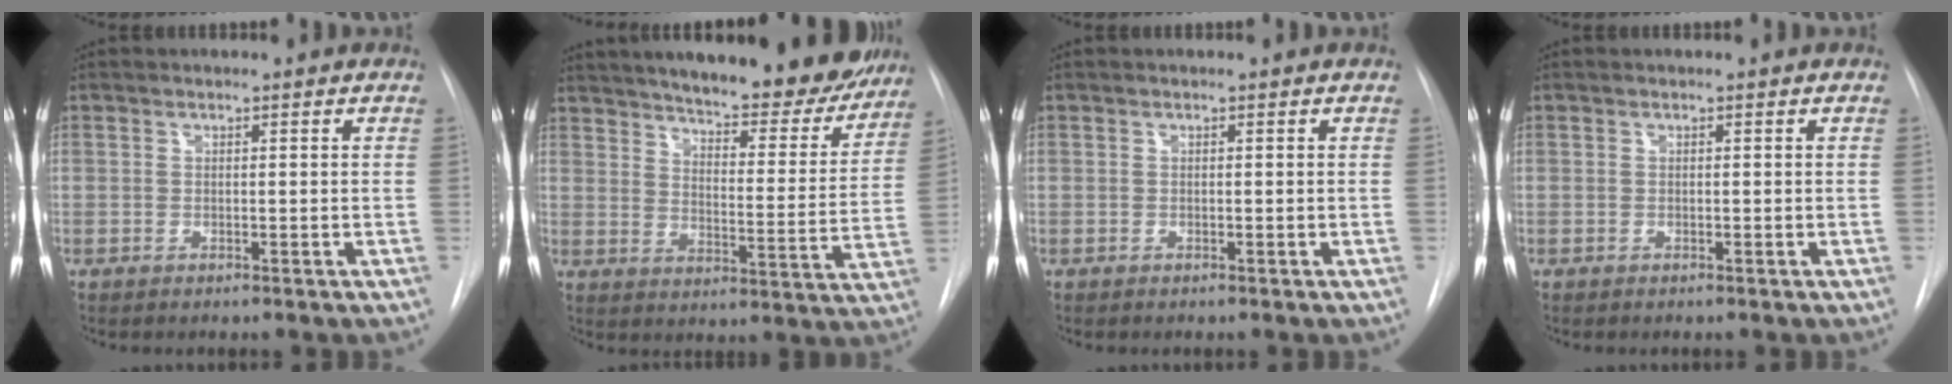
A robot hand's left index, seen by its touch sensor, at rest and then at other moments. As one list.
[{"total": 25.7, "force": [22.2, 5.9, 11.6], "torque": [-0.186, -0.043, 0.280]}, {"total": 0.0}, {"total": 0.0}]